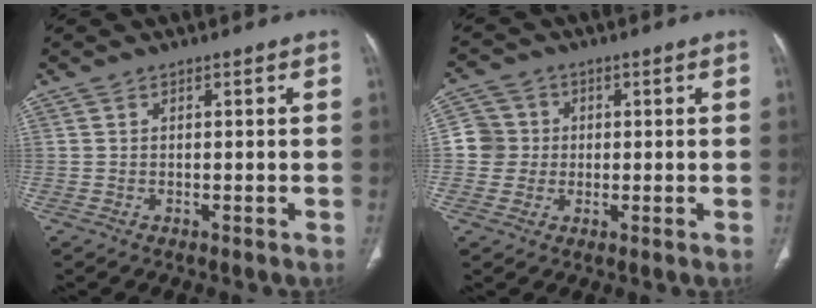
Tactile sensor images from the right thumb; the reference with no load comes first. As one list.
[{"total": 5.4, "force": [0.1, 5.4, 0.6], "torque": [0.019, 0.011, -0.006]}]